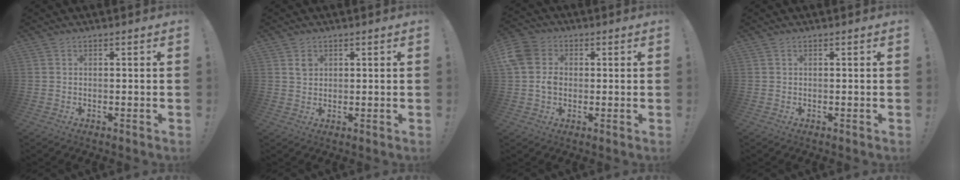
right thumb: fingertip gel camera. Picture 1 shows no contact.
{"total": 2.5, "force": [1.4, 1.9, 0.7], "torque": [0.008, -0.010, 0.022]}
{"total": 8.6, "force": [0.0, 7.4, 4.4], "torque": [-0.079, 0.003, 0.001]}
{"total": 0.0}